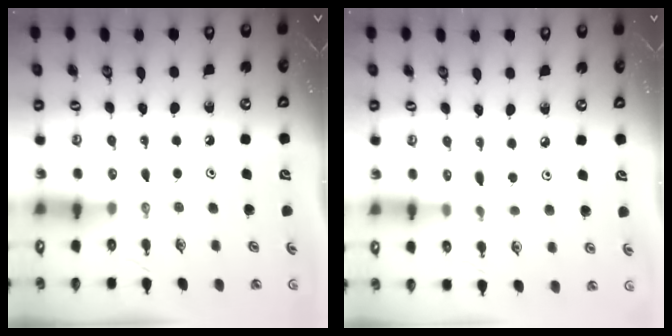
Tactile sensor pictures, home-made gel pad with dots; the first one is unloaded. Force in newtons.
{"total": 3.0, "press": 2.9, "slide": 0.4}